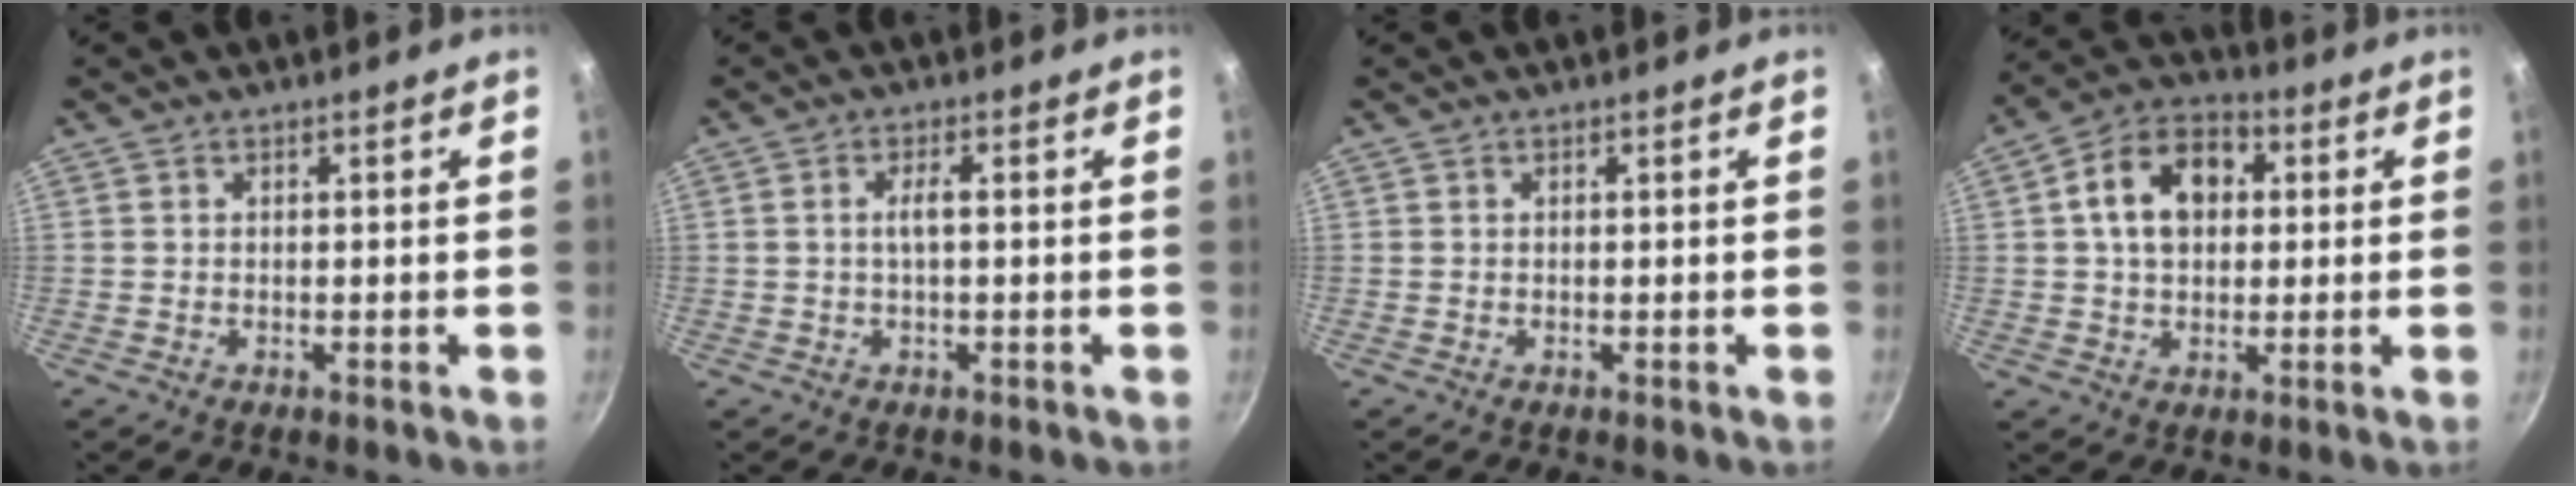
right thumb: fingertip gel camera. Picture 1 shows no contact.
{"total": 2.2, "force": [0.0, 0.5, 2.2], "torque": [-0.046, 0.008, 0.000]}
{"total": 0.0}
{"total": 12.8, "force": [2.3, 9.1, 8.6], "torque": [-0.112, 0.021, 0.024]}